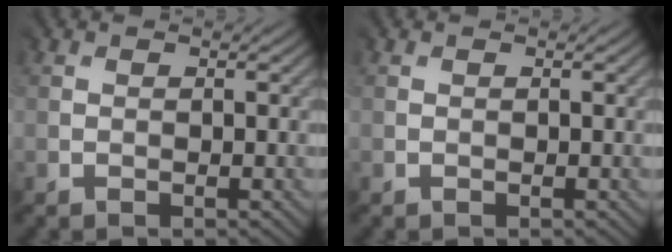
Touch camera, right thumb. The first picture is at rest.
{"total": 0.0}